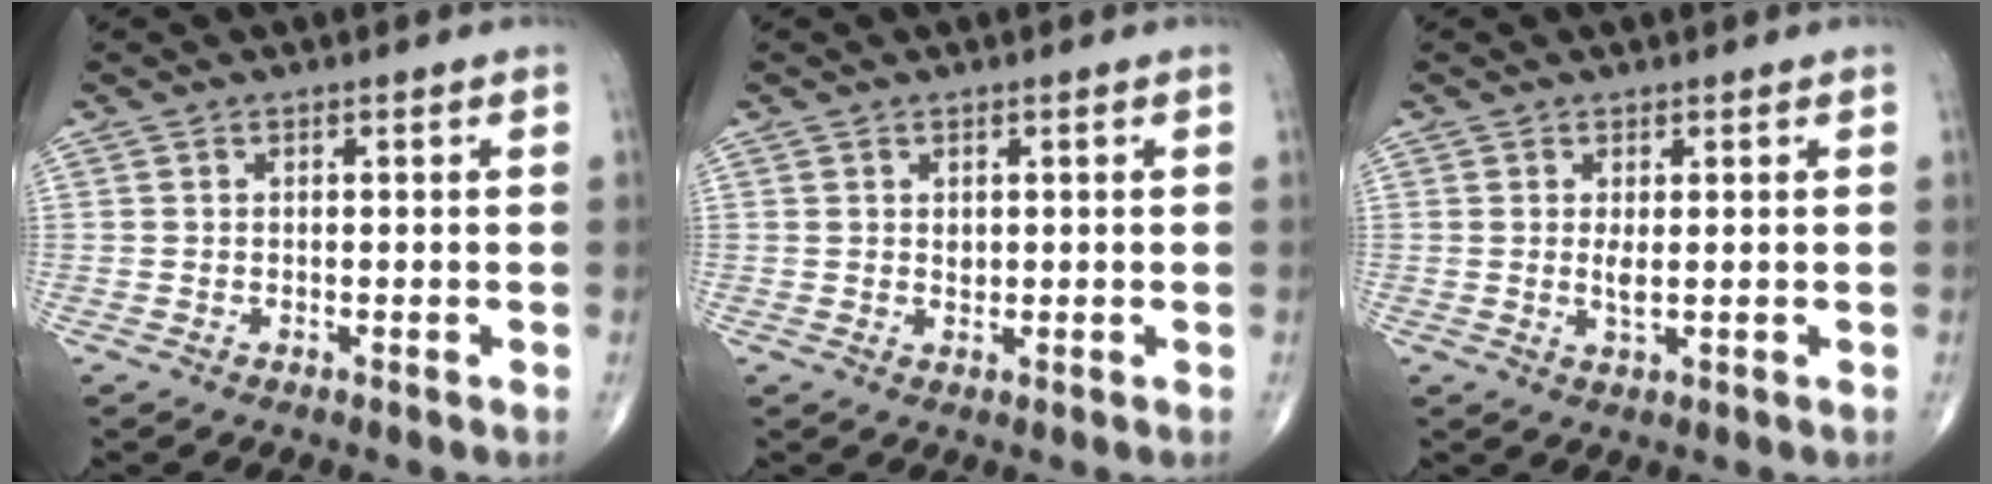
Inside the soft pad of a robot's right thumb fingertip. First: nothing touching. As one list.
[{"total": 1.1, "force": [0.4, 0.8, 0.7], "torque": [-0.008, -0.004, 0.009]}, {"total": 1.8, "force": [0.3, 0.5, 1.7], "torque": [-0.036, -0.007, 0.009]}]